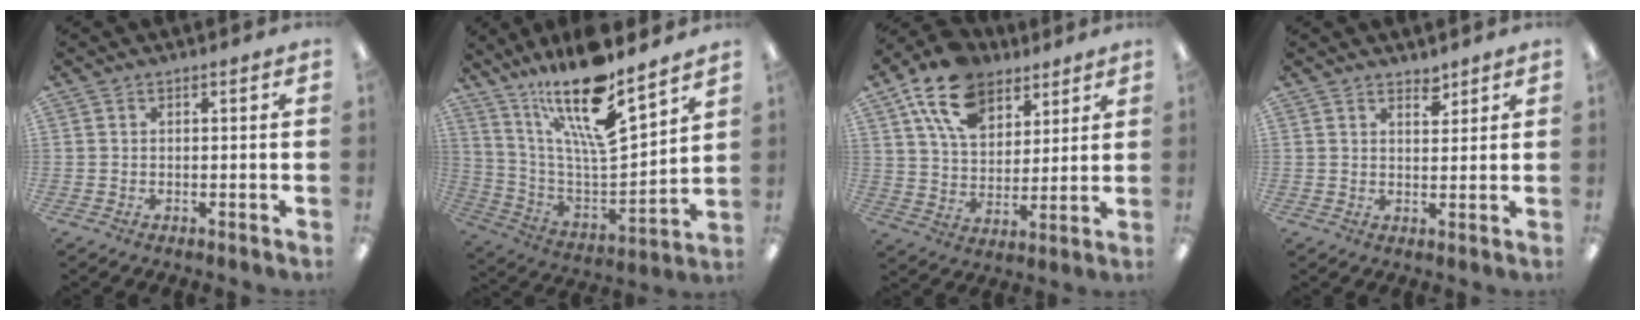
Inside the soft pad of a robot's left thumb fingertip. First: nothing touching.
{"total": 19.7, "force": [14.7, 4.2, 12.4], "torque": [-0.230, -0.099, 0.248]}
{"total": 15.8, "force": [9.9, 9.7, 7.6], "torque": [-0.140, -0.035, 0.185]}
{"total": 3.1, "force": [2.6, 1.3, 1.0], "torque": [0.001, -0.017, 0.043]}